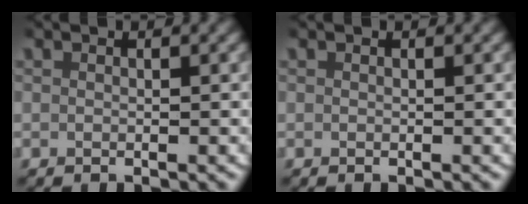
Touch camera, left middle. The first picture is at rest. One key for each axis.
{"total": 0.0}